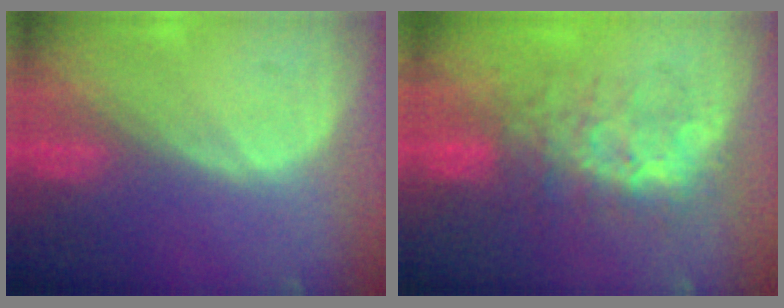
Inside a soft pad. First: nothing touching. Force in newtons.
{"total": 7.9, "press": 7.6, "slide": 2.3}